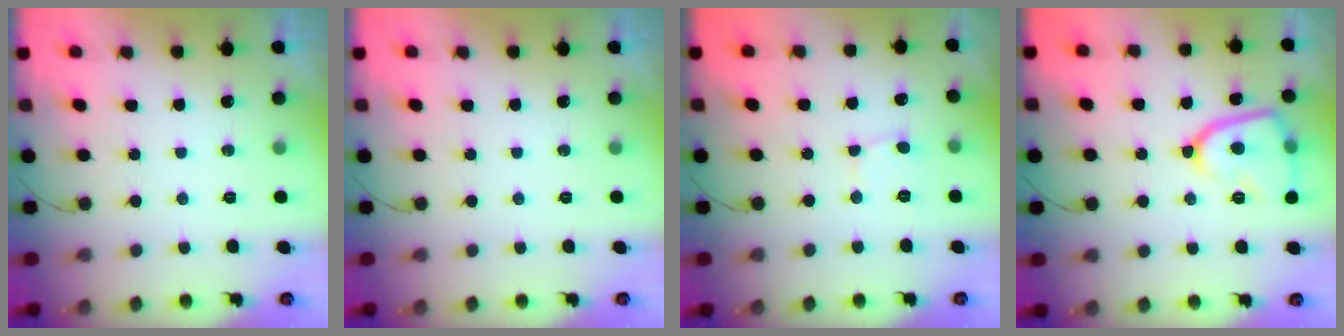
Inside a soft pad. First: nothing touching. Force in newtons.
{"total": 0.0}
{"total": 2.7, "press": 2.7, "slide": 0.3}
{"total": 13.5, "press": 13.5, "slide": 1.5}